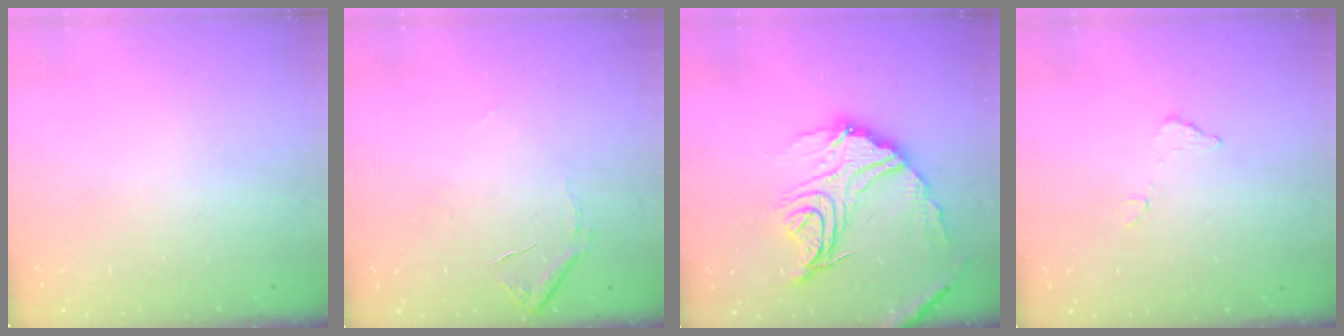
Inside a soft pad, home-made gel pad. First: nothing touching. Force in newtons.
{"total": 7.6, "press": 7.5, "slide": 0.3}
{"total": 18.2, "press": 18.1, "slide": 1.6}
{"total": 4.9, "press": 4.9, "slide": 0.3}